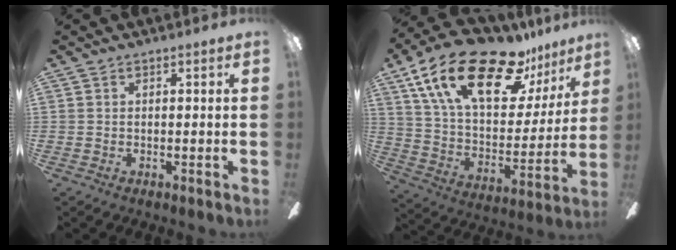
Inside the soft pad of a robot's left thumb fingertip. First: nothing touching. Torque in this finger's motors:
{"motor_torque": [0.51, 0.65, 1.60, -1.17, 0.56]}